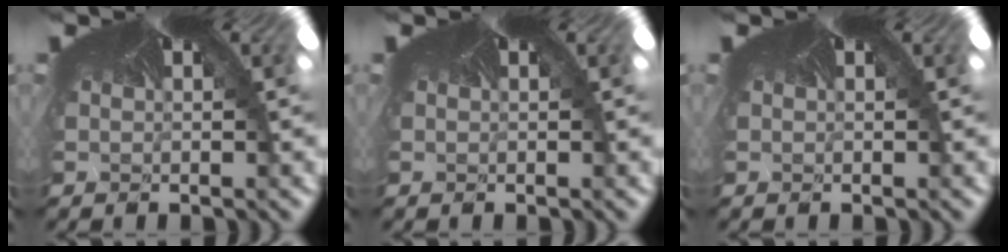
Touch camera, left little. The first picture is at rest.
{"total": 0.0}
{"total": 0.0}